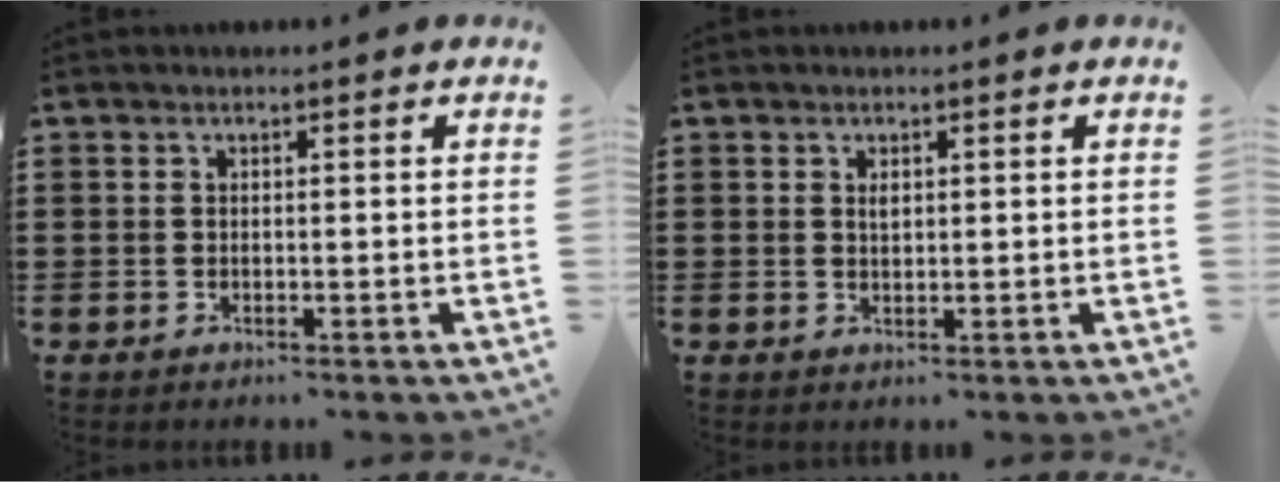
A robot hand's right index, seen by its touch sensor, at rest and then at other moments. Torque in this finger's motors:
{"motor_torque": [0.34, 0.31, 0.16, 0.00]}